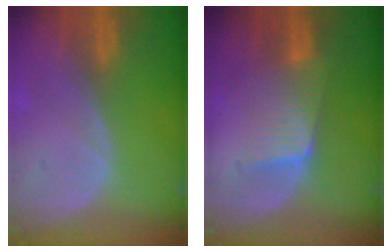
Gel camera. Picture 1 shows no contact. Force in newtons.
{"total": 5.7, "press": 5.4, "slide": 1.9}